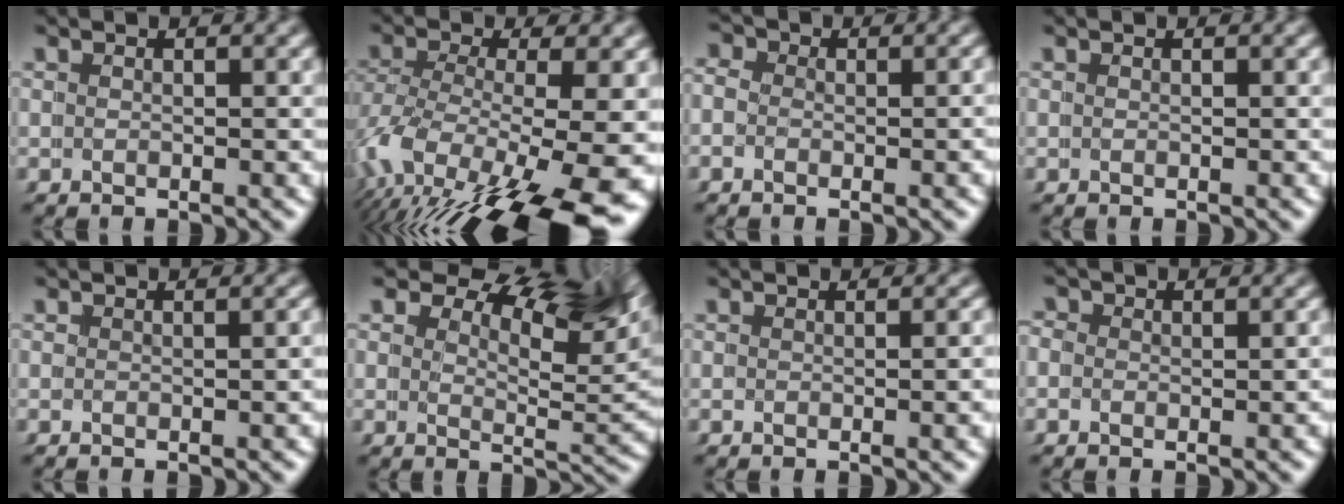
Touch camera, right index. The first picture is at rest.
{"total": 9.1, "force": [-2.3, 4.2, 7.8], "torque": [-0.152, -0.031, -0.023]}
{"total": 0.8, "force": [-0.5, 0.2, 0.5], "torque": [-0.007, 0.001, -0.019]}
{"total": 0.0}
{"total": 0.9, "force": [-0.3, -0.1, 0.8], "torque": [0.000, 0.009, -0.011]}
{"total": 10.5, "force": [5.2, 4.3, 8.0], "torque": [-0.090, 0.001, 0.070]}
{"total": 1.4, "force": [-0.4, -0.3, 1.3], "torque": [-0.007, 0.006, -0.010]}
{"total": 1.5, "force": [-0.5, 1.0, 1.0], "torque": [-0.019, 0.000, -0.016]}